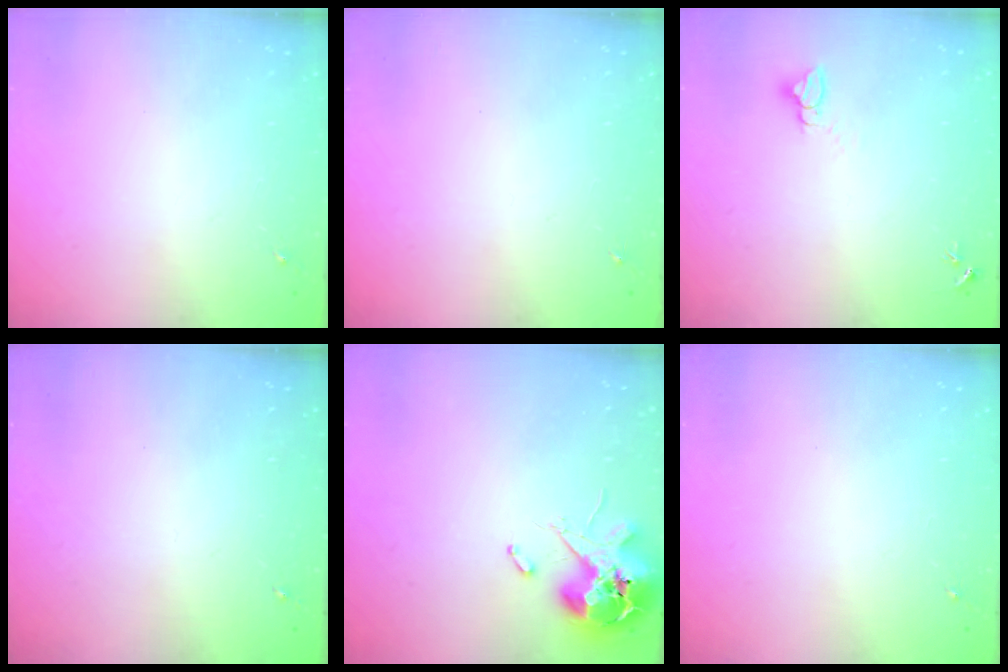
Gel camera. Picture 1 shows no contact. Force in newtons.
{"total": 0.0}
{"total": 2.7, "press": 2.7, "slide": 0.1}
{"total": 0.0}
{"total": 12.4, "press": 12.3, "slide": 1.9}
{"total": 0.0}